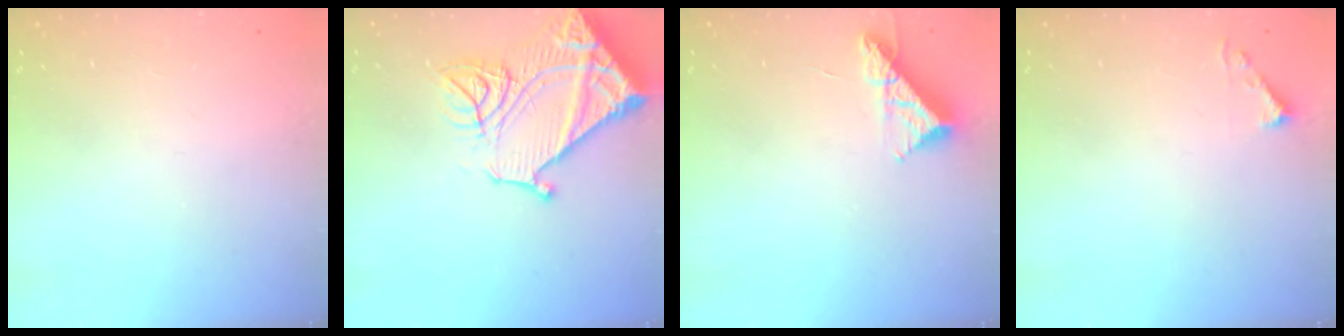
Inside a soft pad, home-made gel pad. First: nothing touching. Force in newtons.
{"total": 22.0, "press": 21.8, "slide": 2.5}
{"total": 8.9, "press": 8.9, "slide": 0.3}
{"total": 3.7, "press": 3.7, "slide": 0.4}